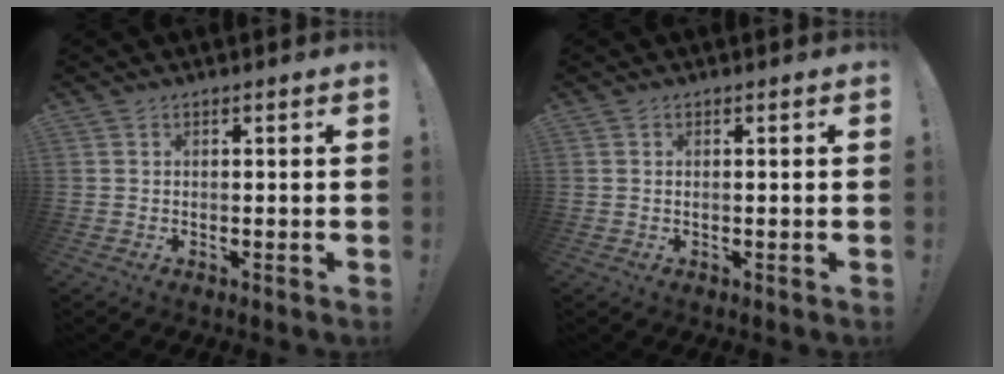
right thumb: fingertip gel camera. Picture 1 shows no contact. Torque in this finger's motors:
{"motor_torque": [-0.07, -0.41, 0.18, 0.02, 0.00]}